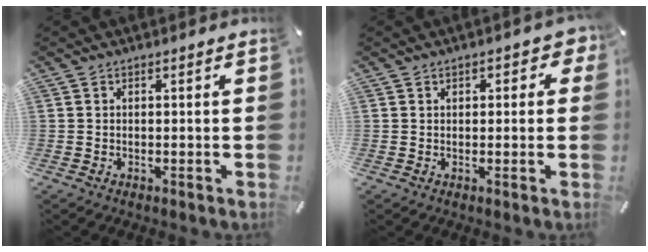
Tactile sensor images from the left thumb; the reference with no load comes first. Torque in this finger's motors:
{"motor_torque": [0.16, -0.13, -0.13, -0.10, 0.01]}